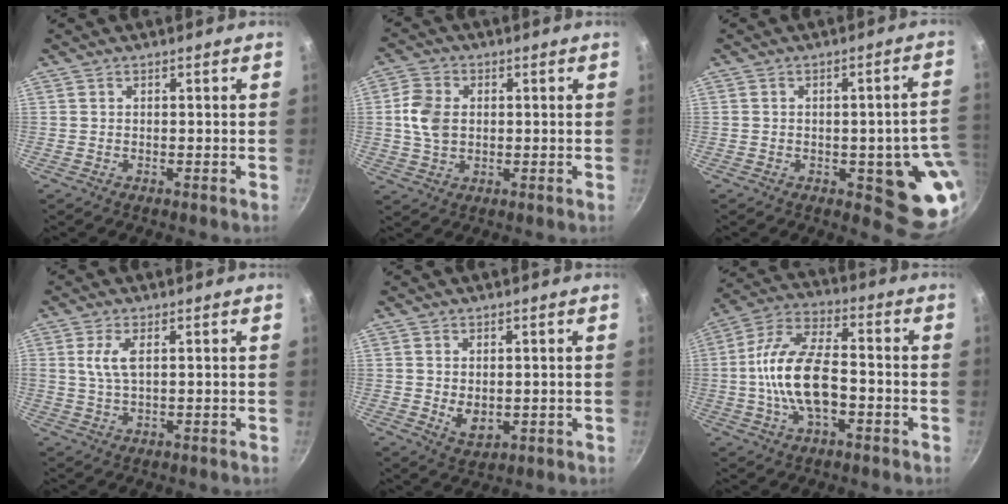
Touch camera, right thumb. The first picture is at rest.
{"total": 7.1, "force": [0.5, 5.2, 4.7], "torque": [-0.081, 0.005, 0.006]}
{"total": 12.9, "force": [-2.1, 5.4, 11.5], "torque": [-0.073, -0.003, -0.024]}
{"total": 4.0, "force": [1.1, 1.5, 3.6], "torque": [-0.081, 0.001, 0.025]}
{"total": 4.5, "force": [0.2, 3.1, 3.3], "torque": [-0.050, -0.014, 0.012]}
{"total": 15.5, "force": [-2.7, 7.9, 13.1], "torque": [-0.231, 0.039, -0.062]}